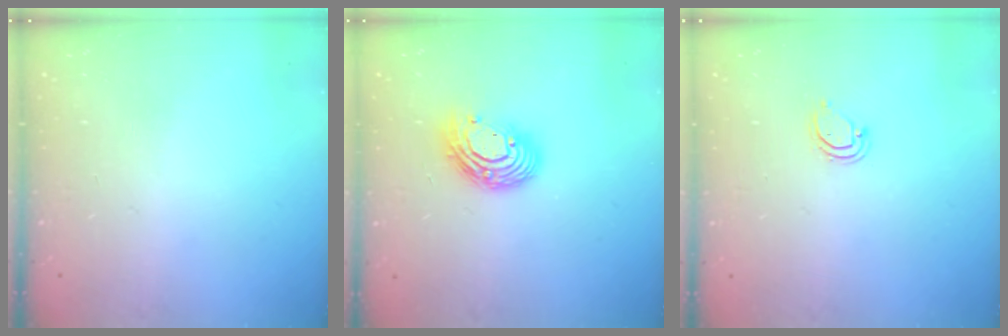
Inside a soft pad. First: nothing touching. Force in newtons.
{"total": 11.8, "press": 11.7, "slide": 0.9}
{"total": 3.6, "press": 3.5, "slide": 0.4}